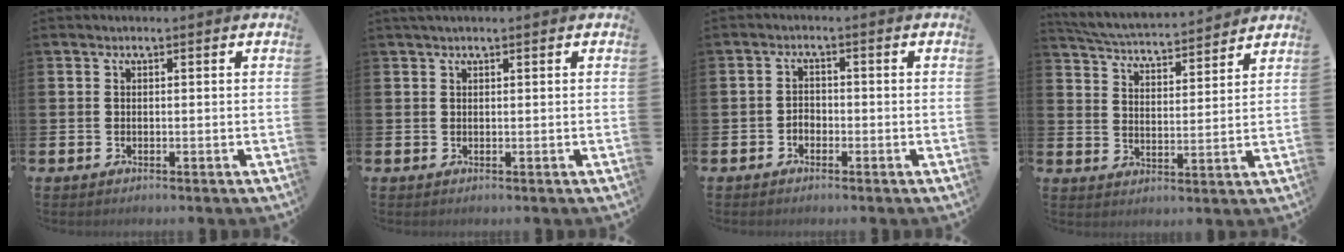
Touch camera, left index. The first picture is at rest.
{"total": 0.9, "force": [0.7, 0.1, 0.5], "torque": [-0.004, 0.001, 0.011]}
{"total": 1.6, "force": [-0.9, 1.2, 0.6], "torque": [-0.009, 0.002, -0.022]}
{"total": 5.0, "force": [4.9, 0.3, 0.5], "torque": [-0.032, -0.041, 0.084]}